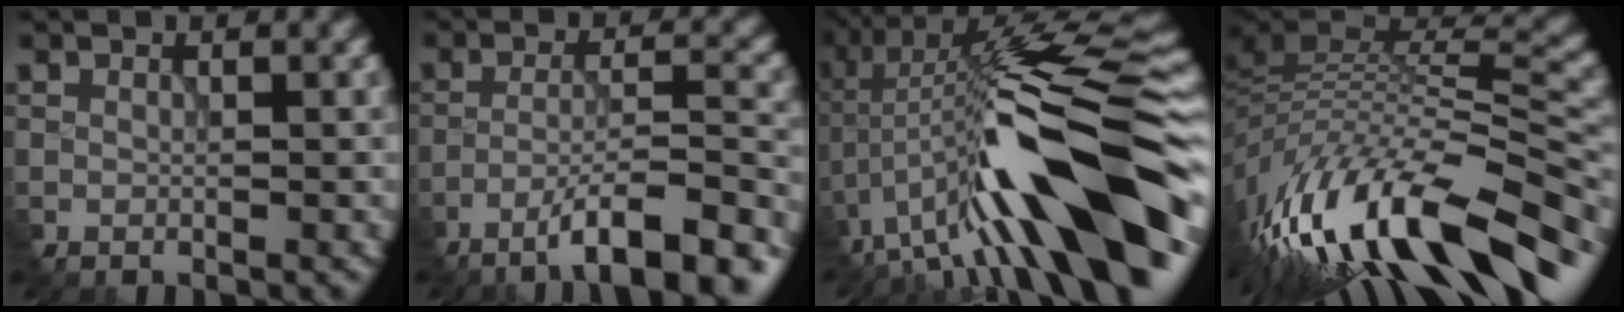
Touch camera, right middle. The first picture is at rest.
{"total": 9.6, "force": [-6.8, 2.1, 6.4], "torque": [-0.098, 0.011, -0.109]}
{"total": 15.3, "force": [-4.5, 3.9, 14.1], "torque": [-0.225, 0.030, -0.070]}
{"total": 15.8, "force": [-8.2, 5.7, 12.3], "torque": [-0.233, 0.013, -0.137]}